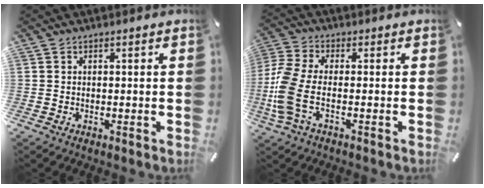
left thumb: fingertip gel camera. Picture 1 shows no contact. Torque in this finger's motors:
{"motor_torque": [1.38, 3.63, 2.01, 0.43, 0.60]}